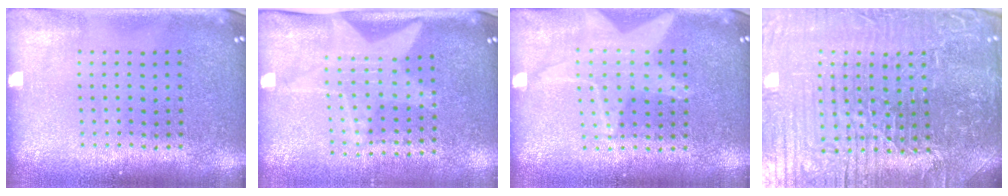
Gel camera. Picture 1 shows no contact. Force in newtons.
{"total": 2.0, "press": 1.6, "slide": 1.2}
{"total": 1.1, "press": 1.1, "slide": 0.1}
{"total": 6.2, "press": 5.8, "slide": 2.1}